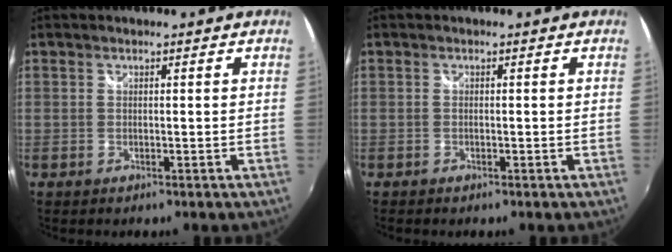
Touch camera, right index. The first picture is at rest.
{"total": 0.5, "force": [-0.4, 0.3, 0.2], "torque": [-0.005, -0.001, -0.008]}